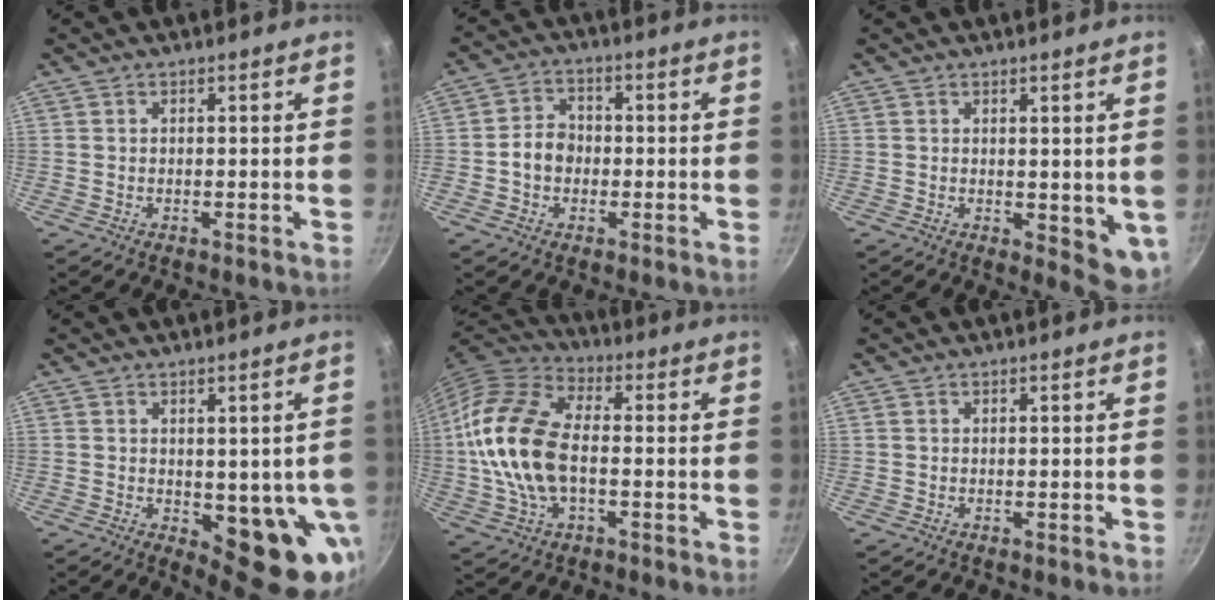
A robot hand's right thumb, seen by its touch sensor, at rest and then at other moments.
{"total": 5.4, "force": [-0.9, 4.5, 2.8], "torque": [-0.022, 0.018, -0.024]}
{"total": 6.3, "force": [0.9, 3.2, 5.4], "torque": [-0.054, -0.012, 0.020]}
{"total": 12.0, "force": [-1.9, 5.2, 10.7], "torque": [-0.090, -0.010, -0.013]}
{"total": 17.9, "force": [-1.0, 10.4, 14.5], "torque": [-0.278, 0.029, -0.031]}
{"total": 0.0}